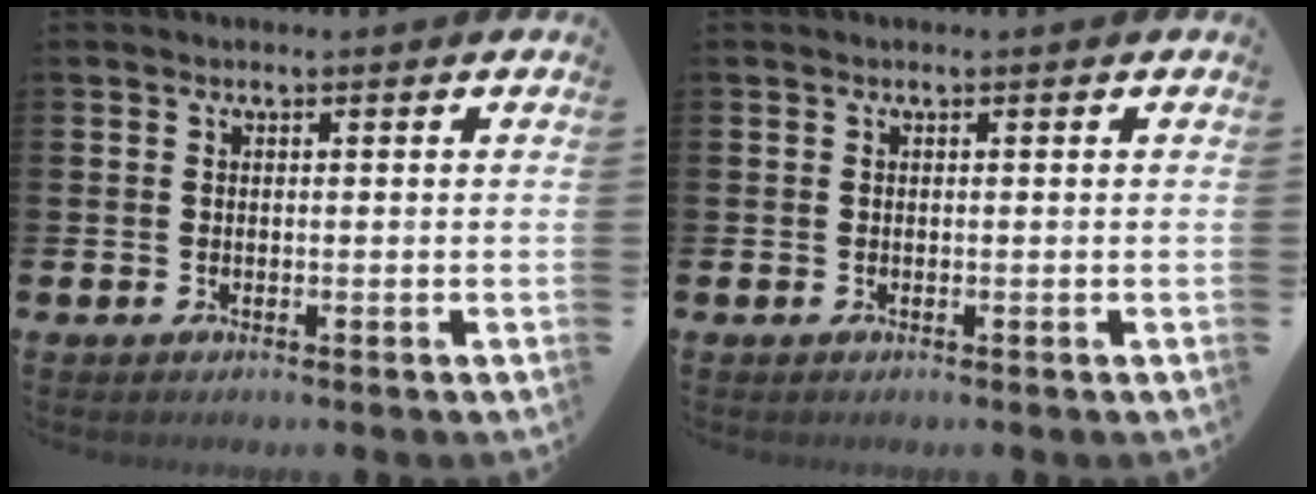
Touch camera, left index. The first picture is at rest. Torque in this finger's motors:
{"motor_torque": [-0.01, -0.01, 0.01, 0.00]}